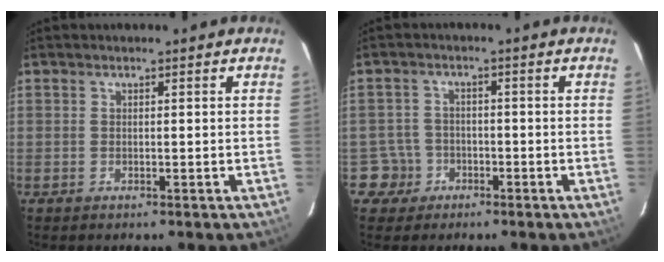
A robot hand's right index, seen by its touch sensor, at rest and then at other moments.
{"total": 4.2, "force": [-2.0, 3.7, -0.3], "torque": [0.002, 0.020, -0.036]}